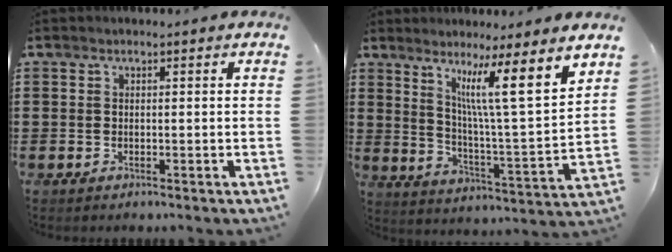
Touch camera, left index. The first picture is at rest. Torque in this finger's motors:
{"motor_torque": [2.14, 0.00, 0.82, 0.21]}